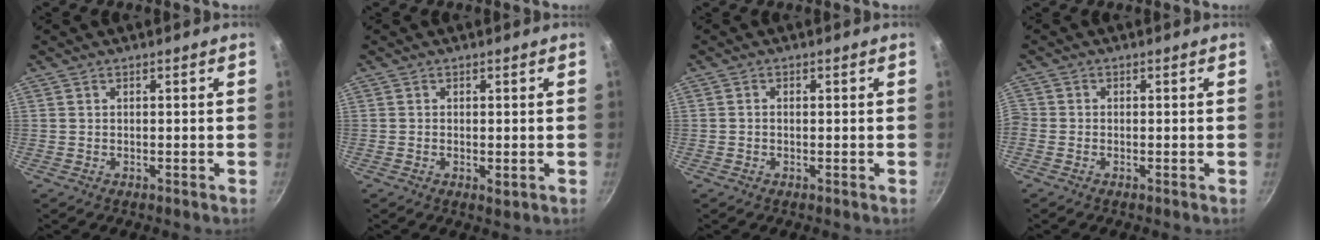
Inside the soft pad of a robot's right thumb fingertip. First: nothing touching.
{"total": 1.4, "force": [-0.2, 0.7, 1.2], "torque": [-0.020, -0.005, -0.003]}
{"total": 0.8, "force": [-0.1, 0.6, 0.5], "torque": [-0.010, 0.004, -0.003]}
{"total": 1.4, "force": [-0.7, 1.1, 0.5], "torque": [-0.013, 0.003, -0.021]}